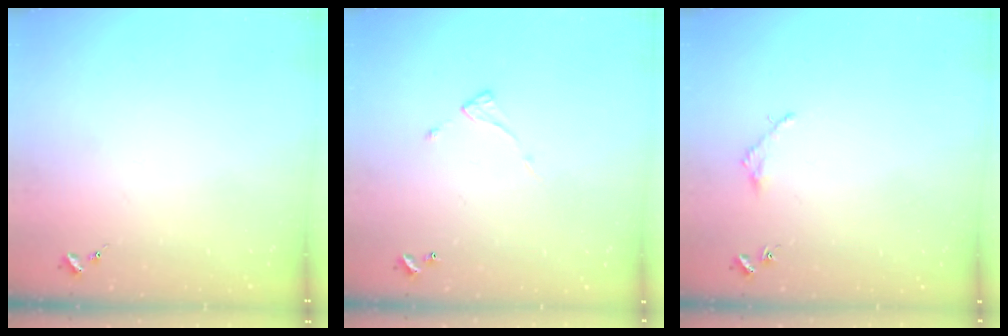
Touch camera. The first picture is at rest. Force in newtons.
{"total": 4.7, "press": 4.7, "slide": 0.3}
{"total": 1.6, "press": 1.6, "slide": 0.2}